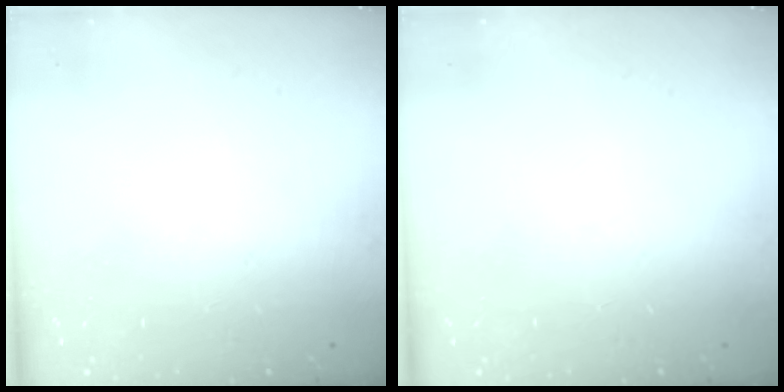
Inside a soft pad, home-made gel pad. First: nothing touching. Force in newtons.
{"total": 0.0}